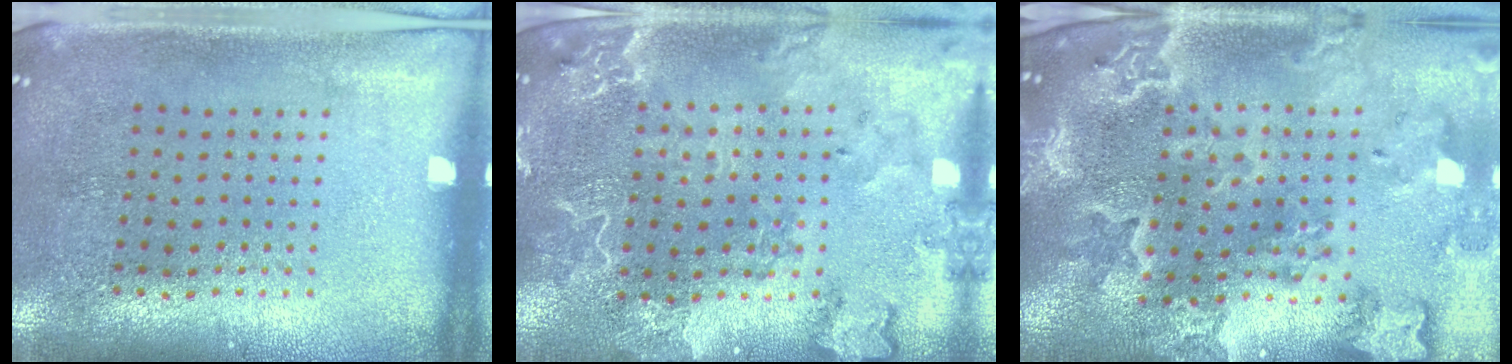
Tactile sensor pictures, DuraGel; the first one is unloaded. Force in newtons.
{"total": 2.6, "press": 2.4, "slide": 1.0}
{"total": 3.6, "press": 3.2, "slide": 1.8}